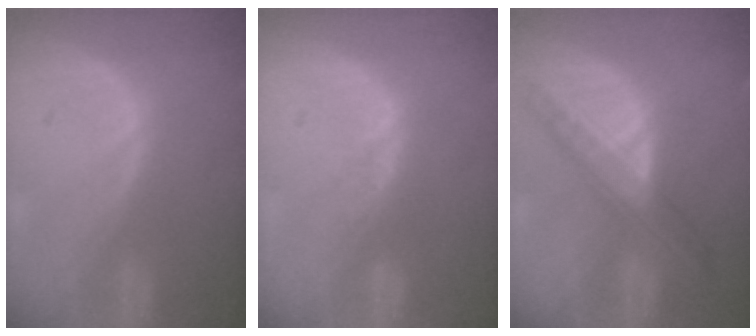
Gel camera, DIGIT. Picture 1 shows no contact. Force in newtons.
{"total": 2.1, "press": 1.7, "slide": 1.2}
{"total": 8.8, "press": 7.6, "slide": 4.4}